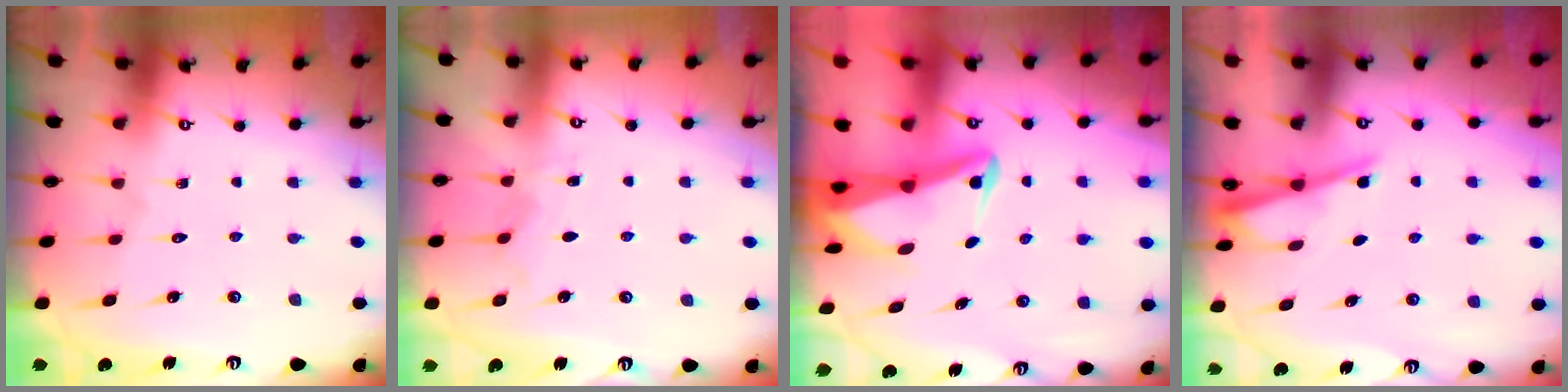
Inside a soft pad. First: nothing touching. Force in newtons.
{"total": 3.8, "press": 3.8, "slide": 0.1}
{"total": 4.0, "press": 3.9, "slide": 0.9}
{"total": 2.5, "press": 2.4, "slide": 0.3}